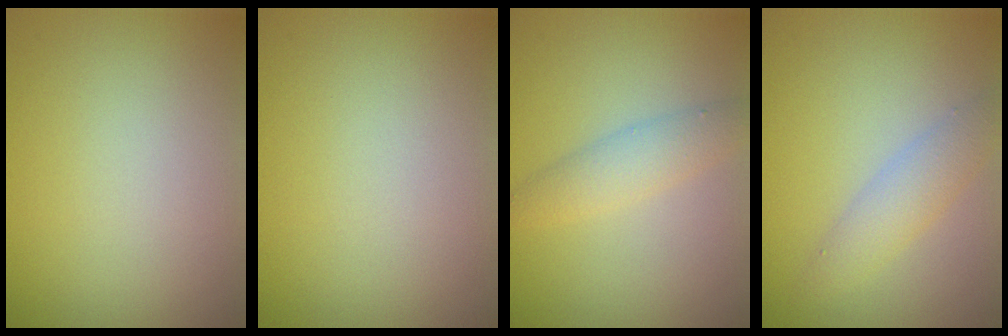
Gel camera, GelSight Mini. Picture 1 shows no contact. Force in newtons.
{"total": 0.0}
{"total": 2.4, "press": 2.4, "slide": 0.1}
{"total": 2.5, "press": 2.5, "slide": 0.1}